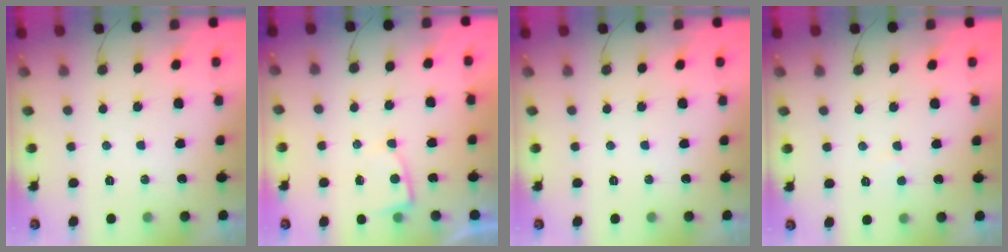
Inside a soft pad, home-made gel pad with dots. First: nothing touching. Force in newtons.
{"total": 2.8, "press": 2.7, "slide": 0.4}
{"total": 0.0}
{"total": 3.5, "press": 3.5, "slide": 0.3}